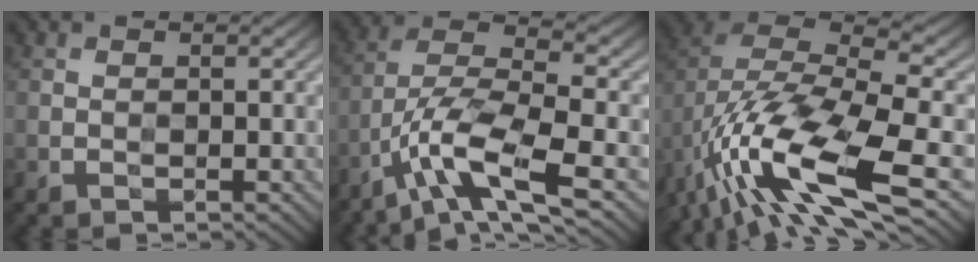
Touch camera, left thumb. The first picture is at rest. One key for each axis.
{"total": 11.3, "fx": -6.1, "fy": 3.1, "fz": 9.0, "tx": -0.173, "ty": 0.001, "tz": -0.120}
{"total": 17.7, "fx": -8.8, "fy": 6.7, "fz": 13.9, "tx": -0.304, "ty": -0.024, "tz": -0.158}